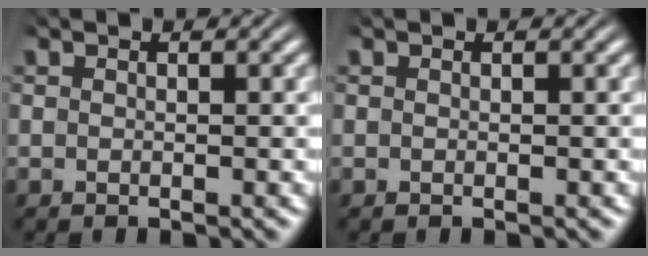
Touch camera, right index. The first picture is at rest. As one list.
[{"total": 0.0}]